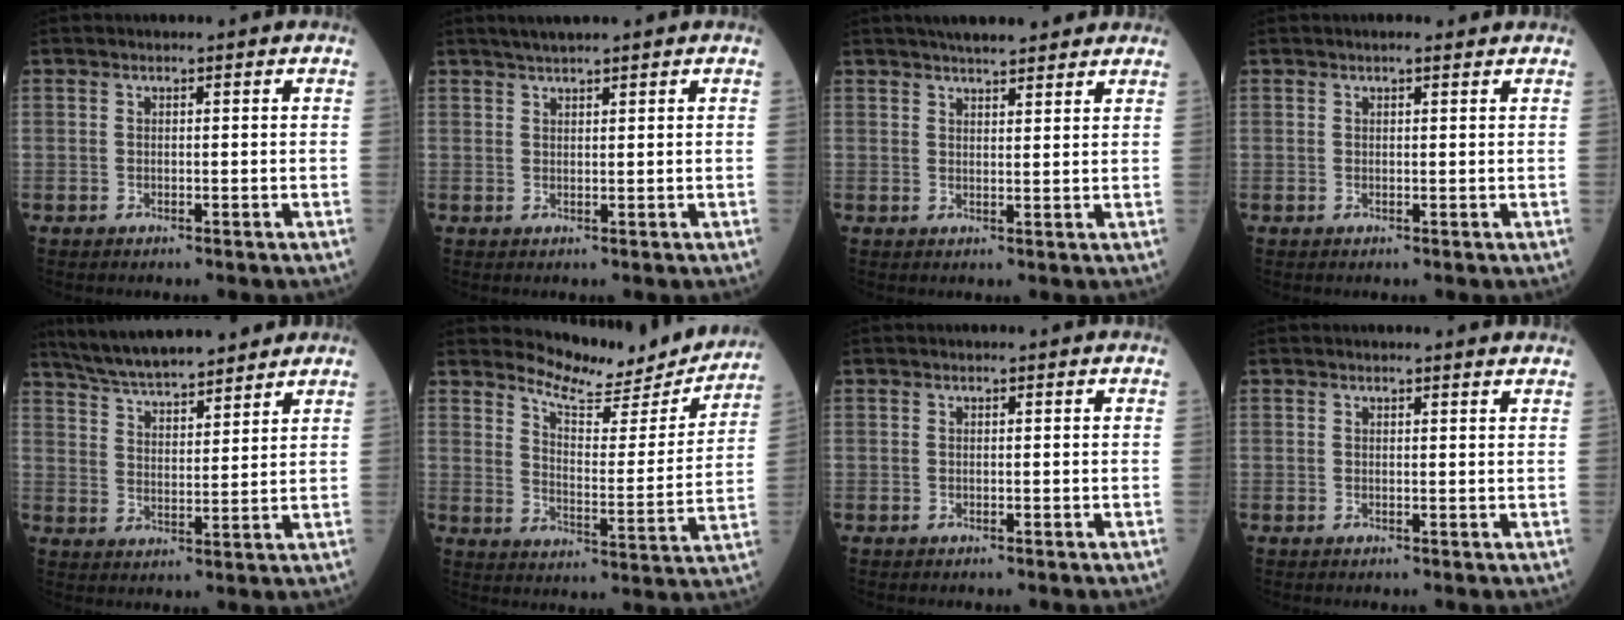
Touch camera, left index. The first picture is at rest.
{"total": 3.3, "force": [2.8, 0.0, 1.8], "torque": [-0.031, 0.020, 0.049]}
{"total": 8.4, "force": [7.1, 1.5, 4.1], "torque": [-0.056, 0.026, 0.098]}
{"total": 1.9, "force": [1.5, 0.3, 1.0], "torque": [-0.017, 0.011, 0.021]}
{"total": 13.9, "force": [12.4, 2.3, 6.0], "torque": [-0.103, 0.022, 0.204]}
{"total": 13.8, "force": [13.4, 2.2, 2.5], "torque": [-0.038, -0.039, 0.178]}
{"total": 0.0}
{"total": 2.2, "force": [2.1, -0.1, 0.5], "torque": [-0.013, -0.004, 0.017]}